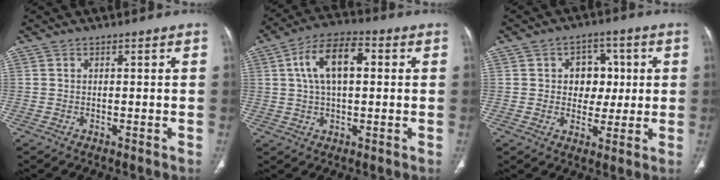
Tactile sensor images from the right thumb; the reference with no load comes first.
{"total": 11.3, "force": [2.4, 5.8, 9.4], "torque": [-0.167, 0.021, 0.036]}
{"total": 8.1, "force": [1.1, 6.5, 4.8], "torque": [-0.020, 0.004, 0.015]}